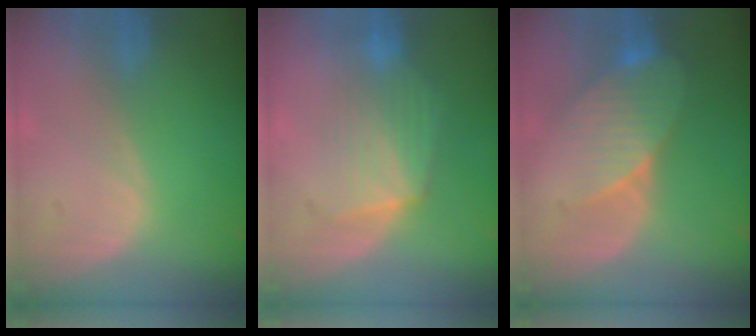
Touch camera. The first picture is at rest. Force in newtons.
{"total": 7.3, "press": 6.9, "slide": 2.6}
{"total": 8.2, "press": 7.3, "slide": 3.6}